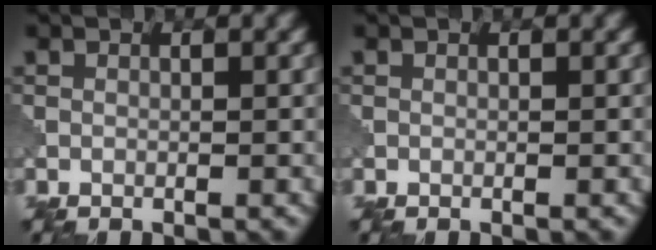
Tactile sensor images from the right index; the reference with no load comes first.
{"total": 0.0}